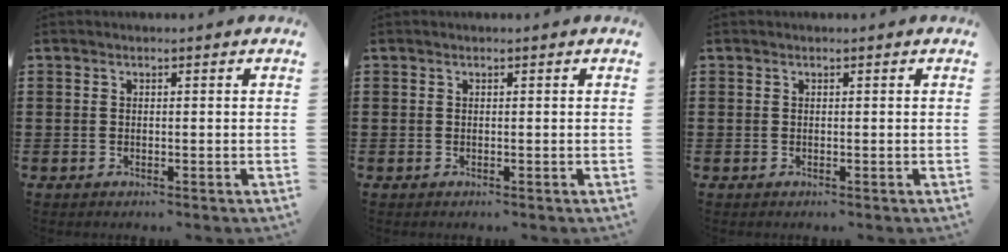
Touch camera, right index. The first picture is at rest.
{"total": 0.0}
{"total": 0.0}